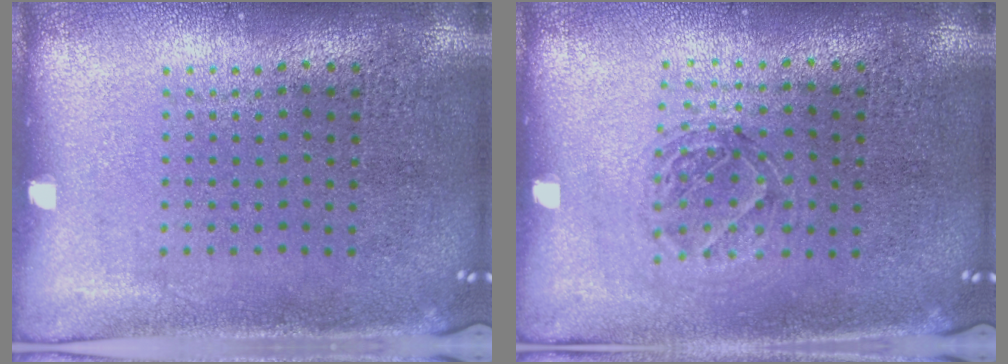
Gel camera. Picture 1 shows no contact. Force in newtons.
{"total": 1.2, "press": 1.0, "slide": 0.5}